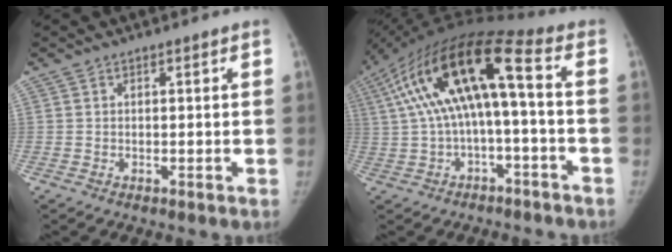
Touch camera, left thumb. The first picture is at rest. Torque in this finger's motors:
{"motor_torque": [-0.45, 2.10, 2.35, -0.42, 0.26]}